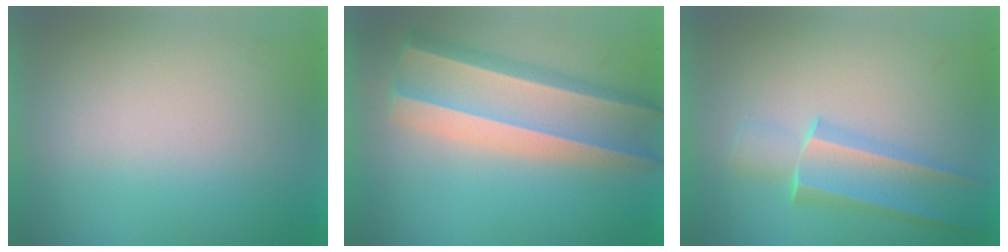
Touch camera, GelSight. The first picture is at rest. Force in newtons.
{"total": 6.4}
{"total": 2.6}